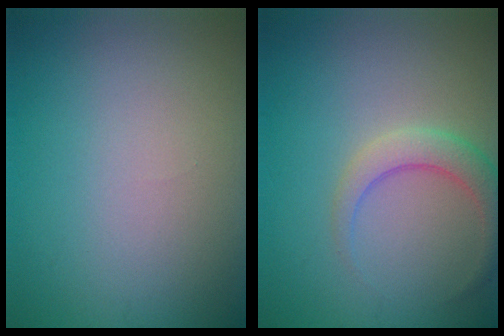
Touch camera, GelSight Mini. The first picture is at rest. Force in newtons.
{"total": 2.9, "press": 2.9, "slide": 0.1}